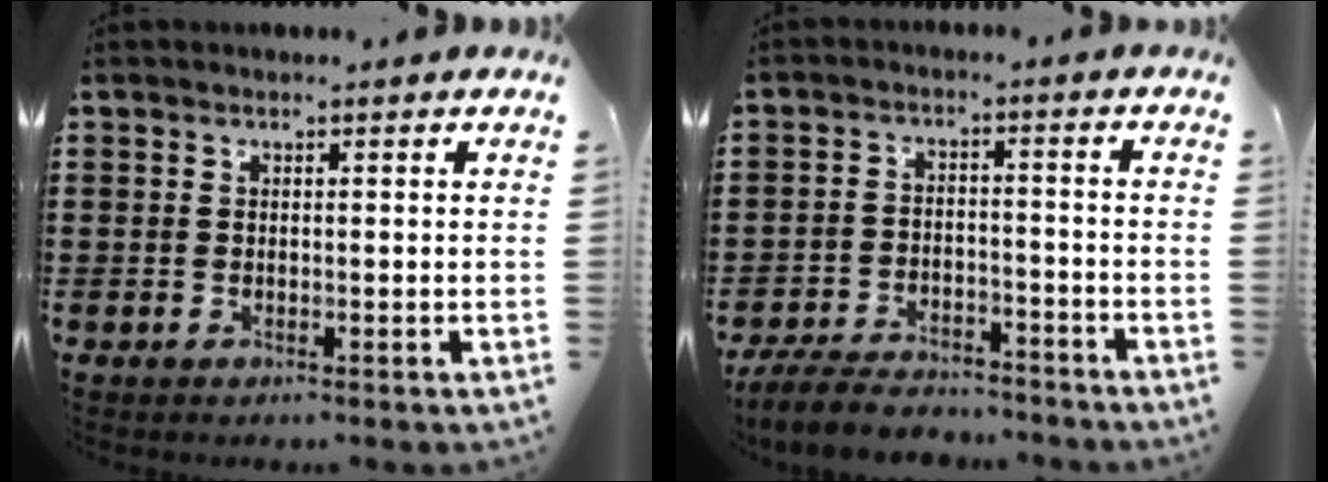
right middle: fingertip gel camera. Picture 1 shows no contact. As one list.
[{"total": 6.2, "force": [-5.9, 1.4, 1.3], "torque": [-0.034, 0.009, -0.118]}]